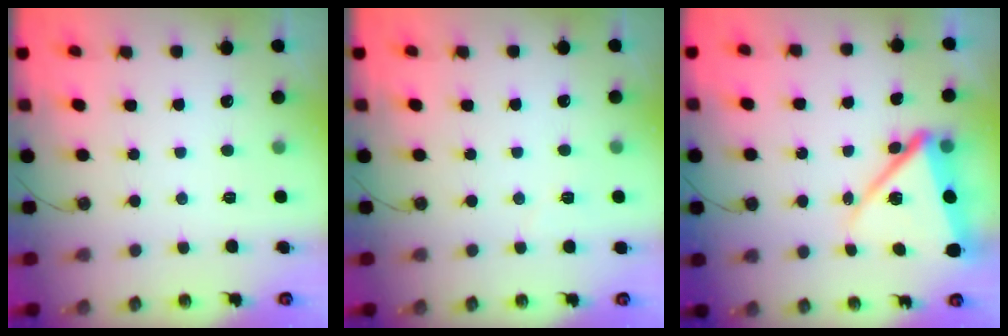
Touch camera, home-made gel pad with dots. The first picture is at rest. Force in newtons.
{"total": 3.5, "press": 3.1, "slide": 1.8}
{"total": 13.9, "press": 13.9, "slide": 1.3}